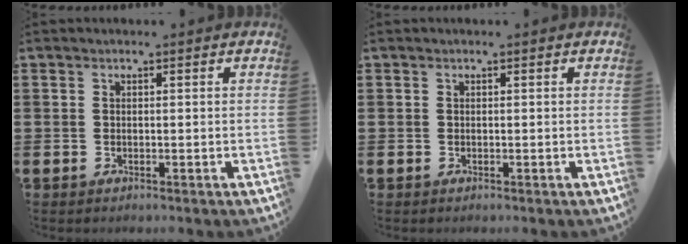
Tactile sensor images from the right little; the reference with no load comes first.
{"total": 0.0}